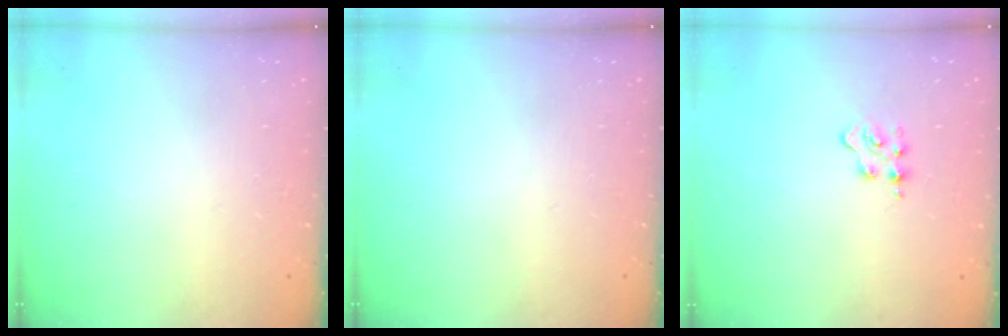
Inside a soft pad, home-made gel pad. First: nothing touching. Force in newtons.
{"total": 0.0}
{"total": 2.2, "press": 2.2, "slide": 0.5}